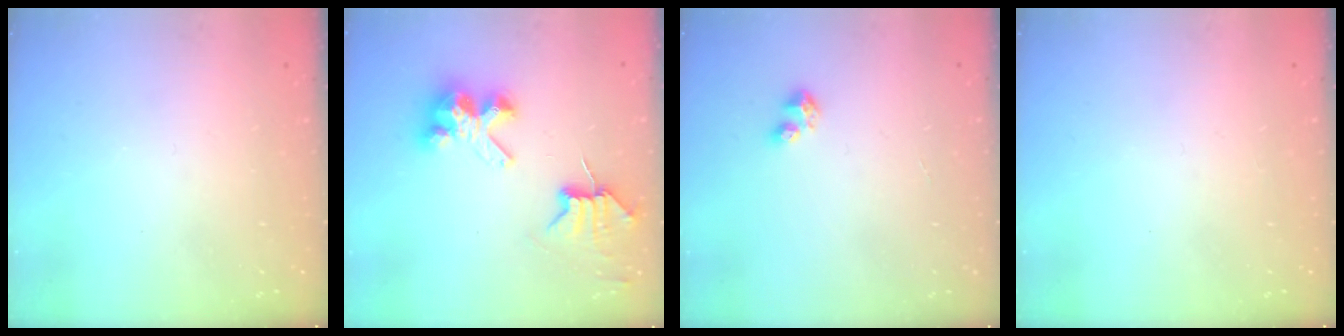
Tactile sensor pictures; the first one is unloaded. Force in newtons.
{"total": 7.7, "press": 7.7, "slide": 0.7}
{"total": 3.0, "press": 2.9, "slide": 0.3}
{"total": 0.0}